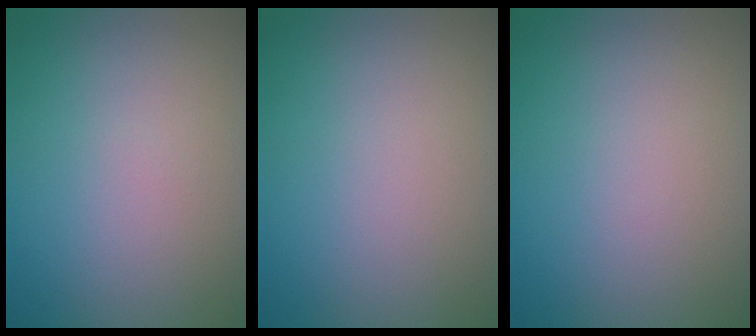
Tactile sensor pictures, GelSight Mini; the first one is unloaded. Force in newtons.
{"total": 0.0}
{"total": 0.0}